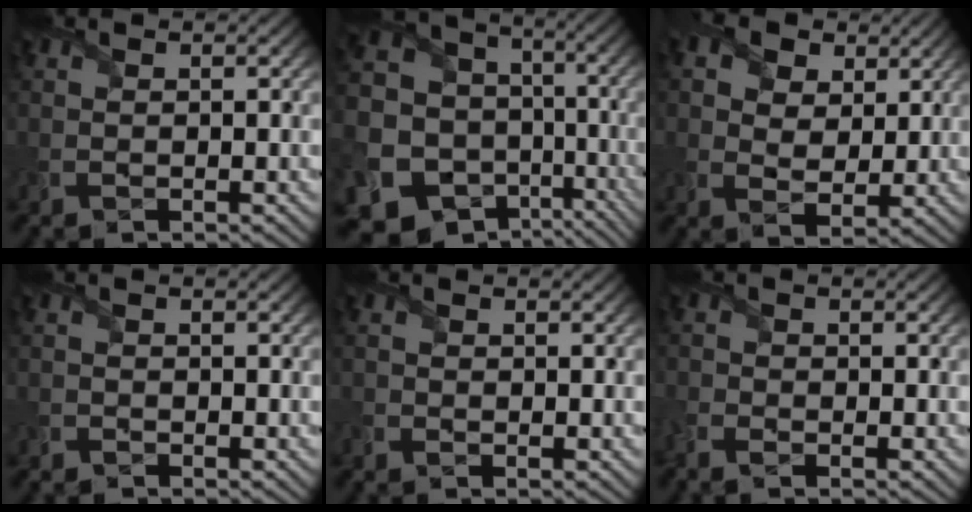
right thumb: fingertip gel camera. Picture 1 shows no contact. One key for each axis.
{"total": 19.9, "fx": -7.5, "fy": 16.6, "fz": 8.0, "tx": -0.221, "ty": -0.024, "tz": -0.100}
{"total": 8.7, "fx": 4.5, "fy": 5.9, "fz": 4.6, "tx": -0.137, "ty": 0.012, "tz": 0.078}
{"total": 1.0, "fx": -1.0, "fy": 0.1, "fz": 0.0, "tx": 0.000, "ty": -0.004, "tz": -0.021}
{"total": 1.0, "fx": -0.8, "fy": 0.5, "fz": 0.4, "tx": -0.011, "ty": -0.006, "tz": -0.015}
{"total": 3.1, "fx": -2.2, "fy": 1.5, "fz": 1.7, "tx": -0.048, "ty": -0.009, "tz": -0.054}